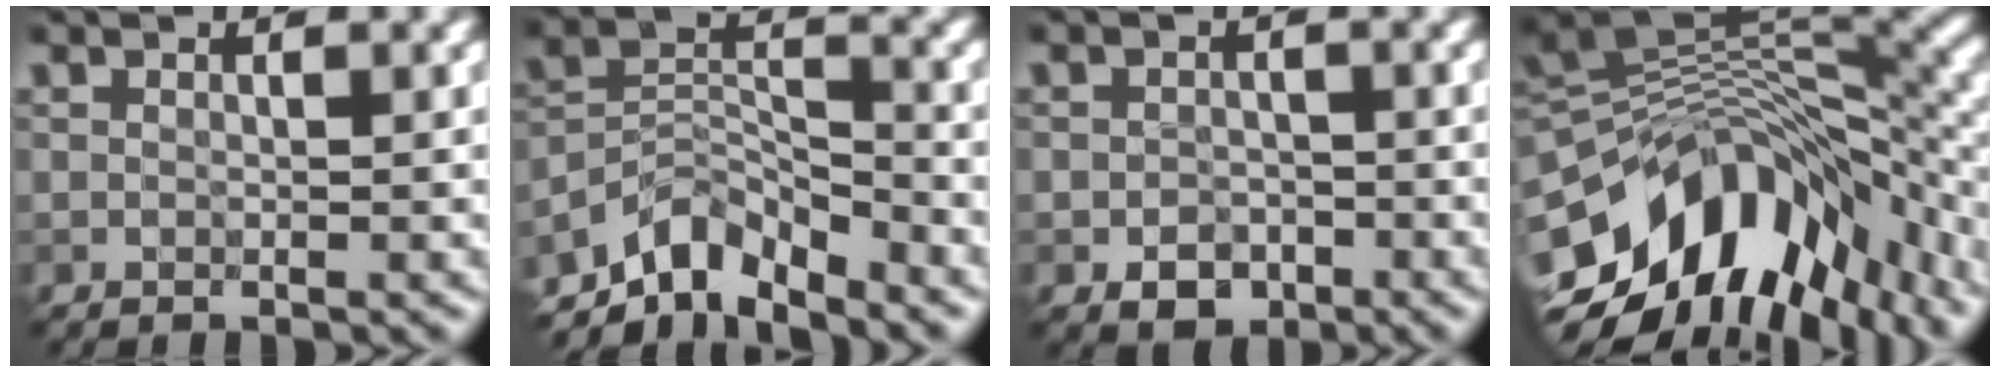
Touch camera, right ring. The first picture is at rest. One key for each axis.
{"total": 6.3, "fx": -5.2, "fy": 2.5, "fz": 2.7, "tx": -0.038, "ty": -0.002, "tz": -0.107}
{"total": 2.6, "fx": -1.3, "fy": 1.9, "fz": 1.2, "tx": -0.014, "ty": -0.003, "tz": -0.024}
{"total": 13.7, "fx": -5.3, "fy": 7.9, "fz": 10.0, "tx": -0.183, "ty": 0.003, "tz": -0.083}